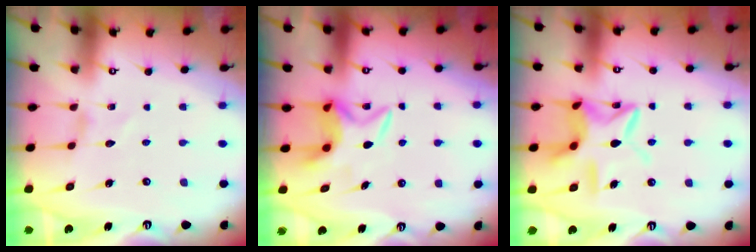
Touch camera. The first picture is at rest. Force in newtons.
{"total": 5.5, "press": 5.5, "slide": 0.3}
{"total": 13.3, "press": 13.3, "slide": 1.2}